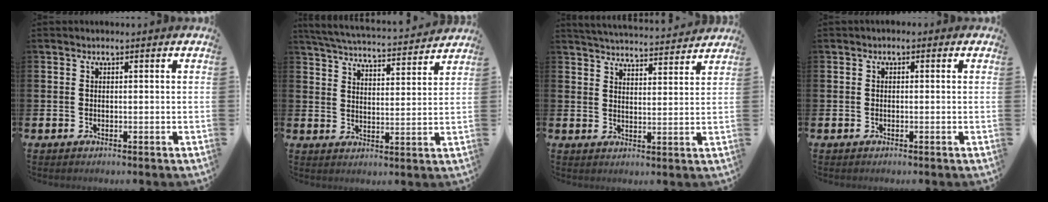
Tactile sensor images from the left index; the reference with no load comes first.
{"total": 5.2, "force": [5.2, 0.3, 0.7], "torque": [-0.034, -0.043, 0.088]}
{"total": 4.8, "force": [4.7, 0.2, 0.2], "torque": [-0.011, -0.038, 0.082]}
{"total": 0.7, "force": [-0.3, 0.6, 0.2], "torque": [-0.004, 0.006, -0.009]}